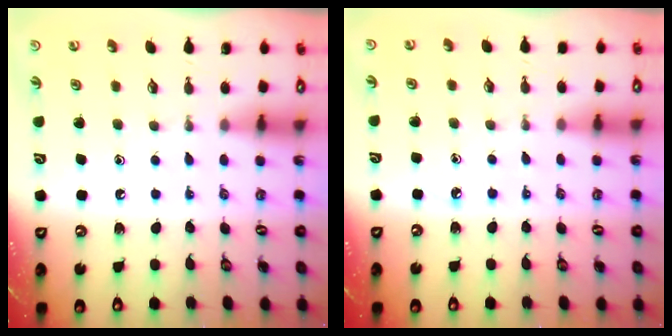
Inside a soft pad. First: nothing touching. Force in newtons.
{"total": 3.7, "press": 3.7, "slide": 0.5}